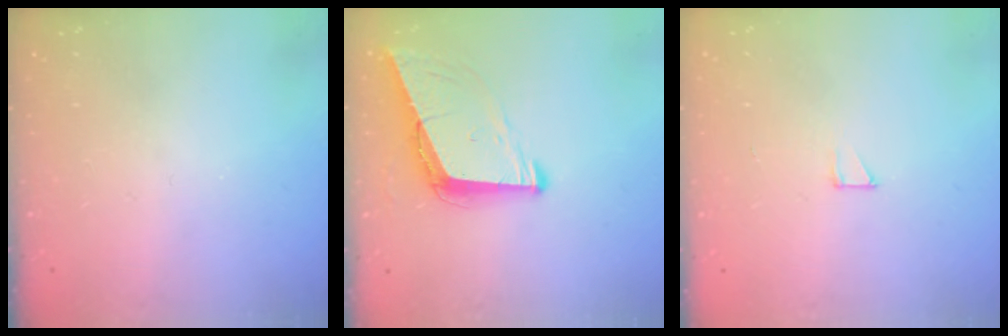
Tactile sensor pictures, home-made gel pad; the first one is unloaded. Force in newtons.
{"total": 9.1, "press": 8.4, "slide": 3.5}
{"total": 2.1, "press": 2.1, "slide": 0.1}